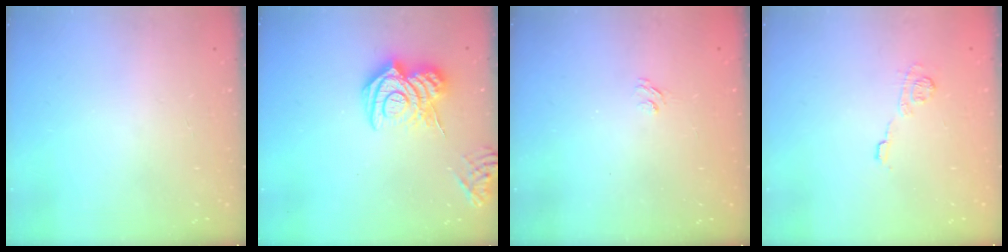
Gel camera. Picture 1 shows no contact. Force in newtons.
{"total": 15.1, "press": 15.0, "slide": 1.6}
{"total": 2.1, "press": 1.6, "slide": 1.2}
{"total": 8.3, "press": 8.3, "slide": 0.3}